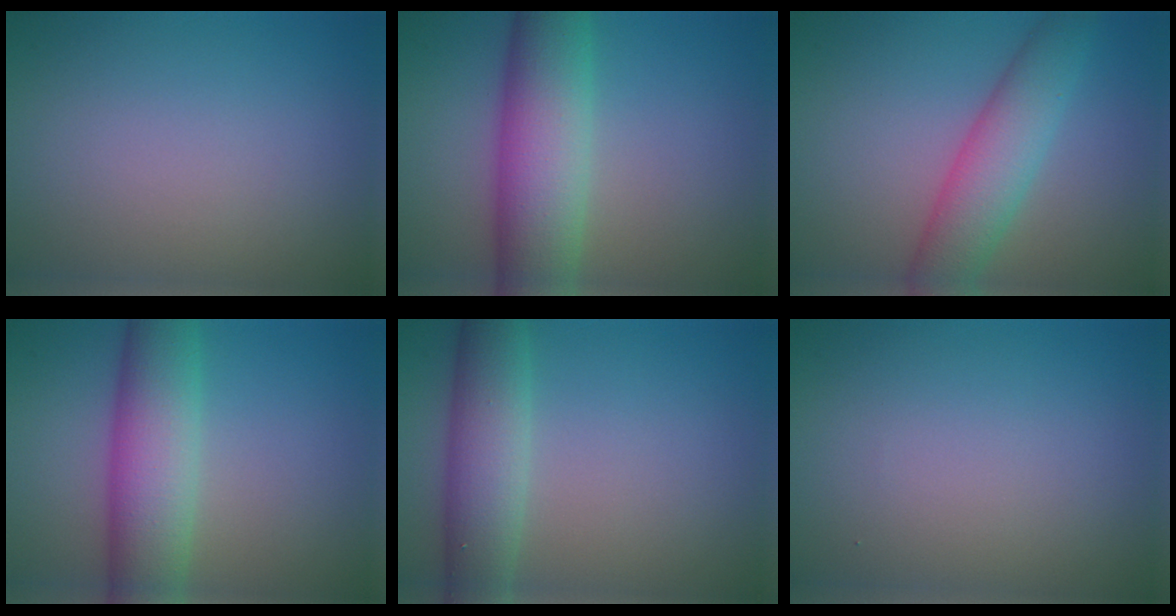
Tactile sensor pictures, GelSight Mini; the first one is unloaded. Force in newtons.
{"total": 9.0, "press": 9.0, "slide": 0.2}
{"total": 5.6, "press": 5.6, "slide": 0.2}
{"total": 7.8, "press": 7.8, "slide": 0.2}
{"total": 4.7, "press": 4.7, "slide": 0.3}
{"total": 0.0}